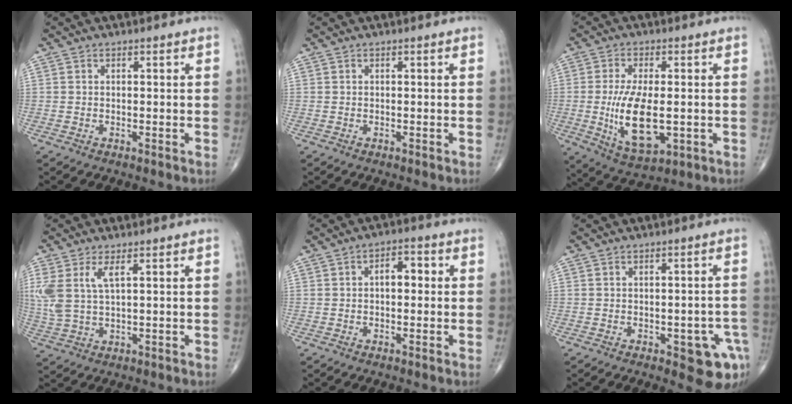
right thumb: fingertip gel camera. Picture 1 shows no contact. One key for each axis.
{"total": 0.0}
{"total": 12.7, "fx": -1.6, "fy": 5.7, "fz": 11.3, "tx": -0.207, "ty": -0.018, "tz": -0.017}
{"total": 7.4, "fx": 2.6, "fy": 2.9, "fz": 6.2, "tx": -0.158, "ty": -0.001, "tz": 0.062}
{"total": 6.5, "fx": 0.7, "fy": 3.7, "fz": 5.3, "tx": -0.057, "ty": 0.020, "tz": 0.000}
{"total": 13.3, "fx": -4.3, "fy": 5.5, "fz": 11.3, "tx": -0.092, "ty": 0.019, "tz": -0.038}